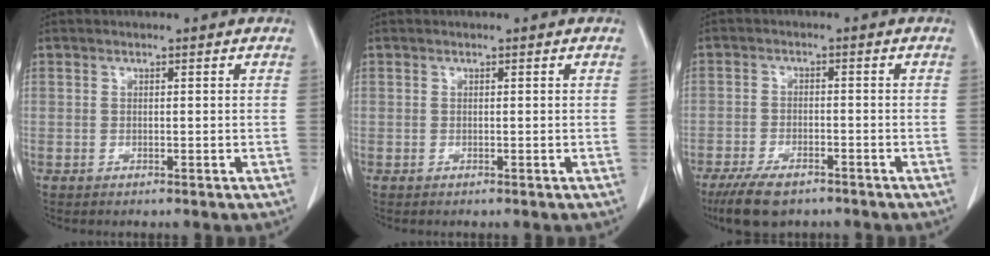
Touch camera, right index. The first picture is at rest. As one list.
[{"total": 0.0}, {"total": 7.5, "force": [-5.5, 2.7, 4.2], "torque": [-0.073, -0.009, -0.089]}]